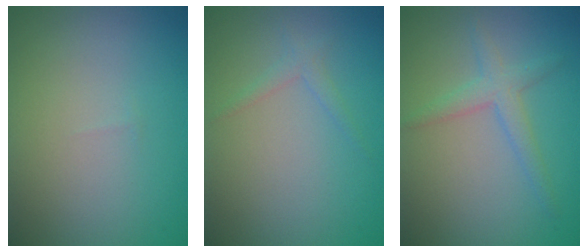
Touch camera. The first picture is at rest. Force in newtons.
{"total": 1.1, "press": 1.1, "slide": 0.0}
{"total": 2.4, "press": 2.4, "slide": 0.1}